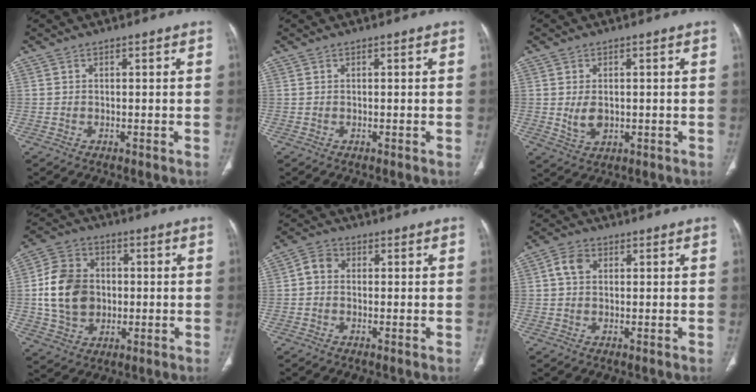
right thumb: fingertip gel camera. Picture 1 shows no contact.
{"total": 0.0}
{"total": 4.2, "force": [0.0, 2.8, 3.1], "torque": [-0.049, -0.008, 0.009]}
{"total": 13.9, "force": [0.0, 11.2, 8.2], "torque": [-0.131, 0.014, 0.003]}
{"total": 3.3, "force": [-0.1, 2.7, 1.9], "torque": [-0.028, 0.010, -0.012]}
{"total": 3.6, "force": [0.8, 2.8, 2.3], "torque": [-0.040, 0.008, 0.013]}